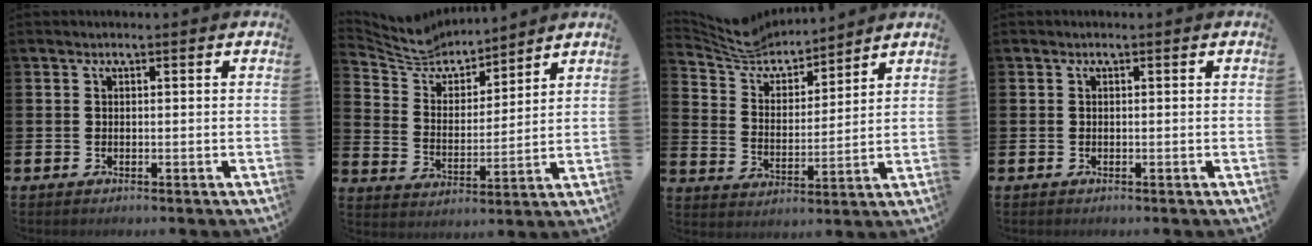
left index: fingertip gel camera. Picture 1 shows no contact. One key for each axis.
{"total": 7.2, "fx": 6.9, "fy": 2.1, "fz": 0.5, "tx": -0.057, "ty": -0.052, "tz": 0.121}
{"total": 6.9, "fx": 6.6, "fy": 1.8, "fz": 0.7, "tx": -0.056, "ty": -0.046, "tz": 0.119}
{"total": 0.0}